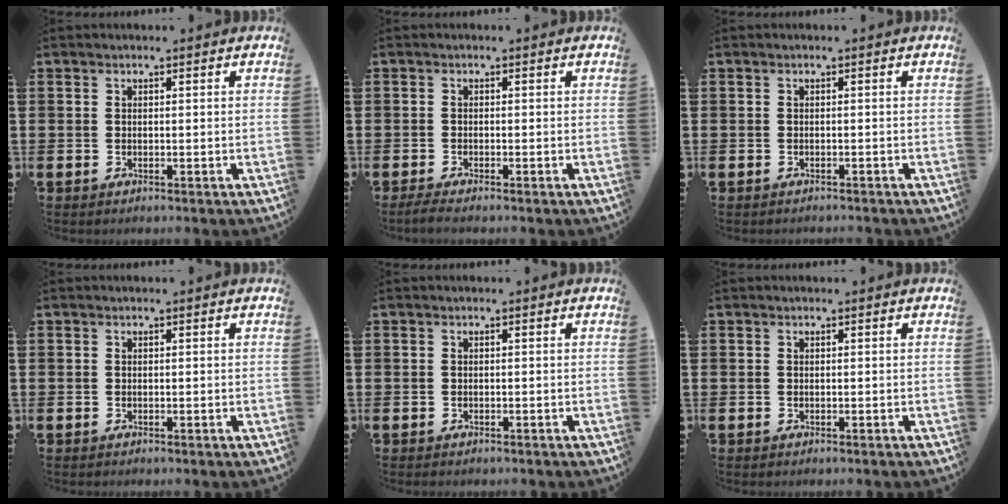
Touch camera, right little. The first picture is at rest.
{"total": 1.2, "force": [-0.9, 0.1, 0.8], "torque": [-0.014, -0.002, -0.016]}
{"total": 0.0}
{"total": 0.0}
{"total": 0.0}
{"total": 0.0}